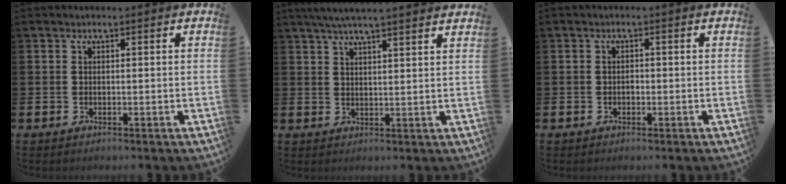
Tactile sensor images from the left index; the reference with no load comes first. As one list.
[{"total": 4.8, "force": [4.5, -0.3, 1.7], "torque": [-0.052, -0.007, 0.083]}, {"total": 0.7, "force": [-0.2, 0.5, 0.4], "torque": [0.000, -0.002, -0.007]}]